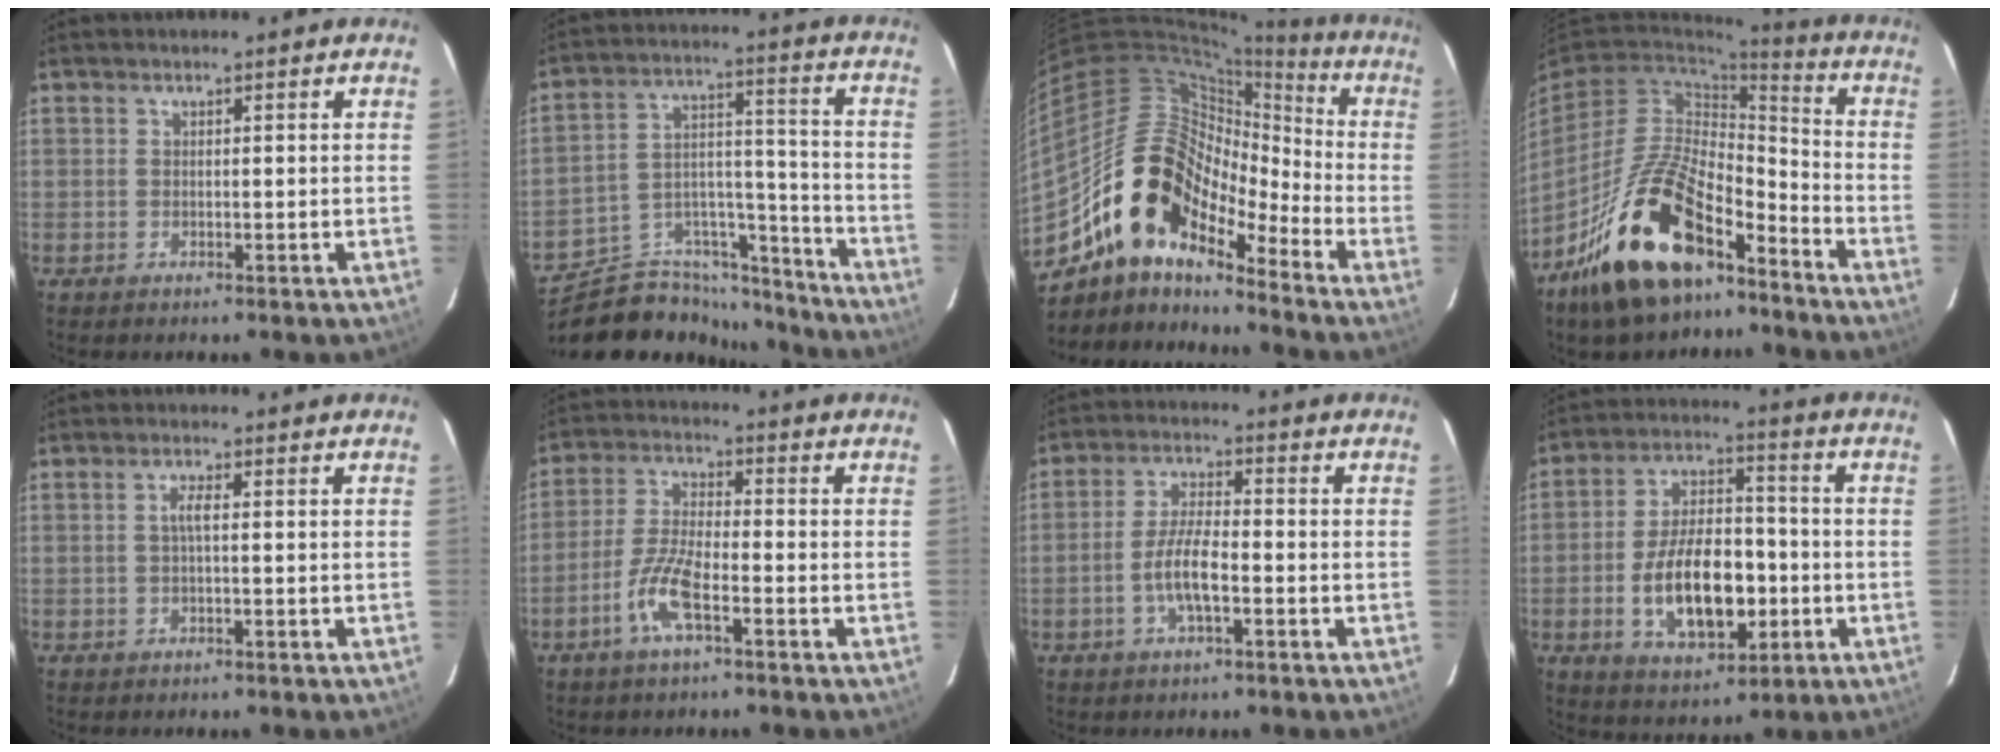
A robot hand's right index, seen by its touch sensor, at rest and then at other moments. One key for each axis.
{"total": 17.8, "fx": -15.8, "fy": 7.1, "fz": 4.0, "tx": -0.065, "ty": 0.068, "tz": -0.238}
{"total": 16.5, "fx": -11.5, "fy": 7.7, "fz": 8.9, "tx": -0.158, "ty": 0.011, "tz": -0.228}
{"total": 20.9, "fx": -13.7, "fy": 8.9, "fz": 13.1, "tx": -0.253, "ty": 0.004, "tz": -0.234}
{"total": 1.8, "fx": 0.0, "fy": 0.1, "fz": 1.8, "tx": -0.034, "ty": 0.004, "tz": -0.002}
{"total": 7.7, "fx": -4.1, "fy": 1.8, "fz": 6.2, "tx": -0.136, "ty": 0.002, "tz": -0.083}
{"total": 6.6, "fx": -2.4, "fy": 1.7, "fz": 5.9, "tx": -0.120, "ty": 0.003, "tz": -0.046}
{"total": 15.8, "fx": -3.8, "fy": 8.2, "fz": 13.0, "tx": -0.251, "ty": 0.008, "tz": -0.049}